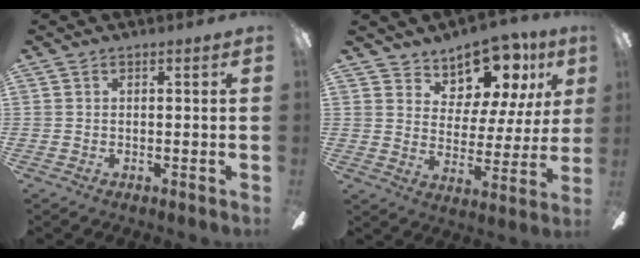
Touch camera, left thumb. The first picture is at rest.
{"total": 13.4, "force": [10.7, 6.1, 5.3], "torque": [-0.090, -0.079, 0.191]}